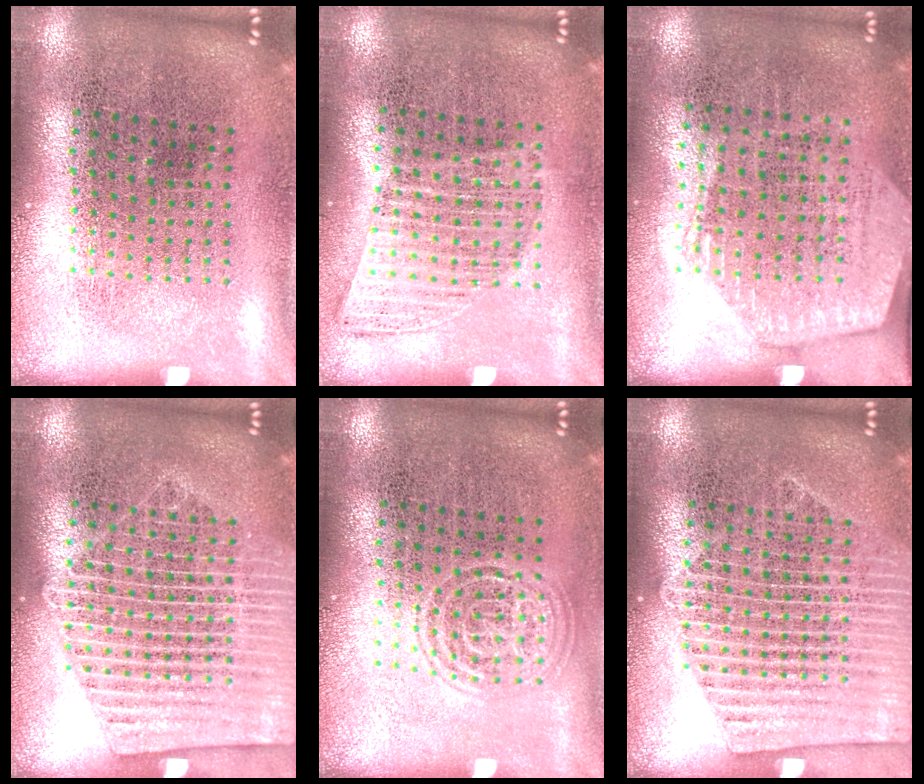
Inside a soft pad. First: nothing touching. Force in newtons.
{"total": 0.9, "press": 0.9, "slide": 0.3}
{"total": 1.5, "press": 1.4, "slide": 0.7}
{"total": 2.1, "press": 2.1, "slide": 0.2}
{"total": 1.3, "press": 1.3, "slide": 0.1}
{"total": 3.1, "press": 3.1, "slide": 0.4}